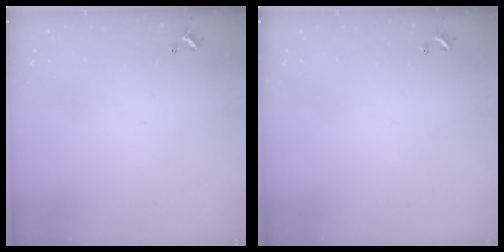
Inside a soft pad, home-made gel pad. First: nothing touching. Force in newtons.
{"total": 0.0}